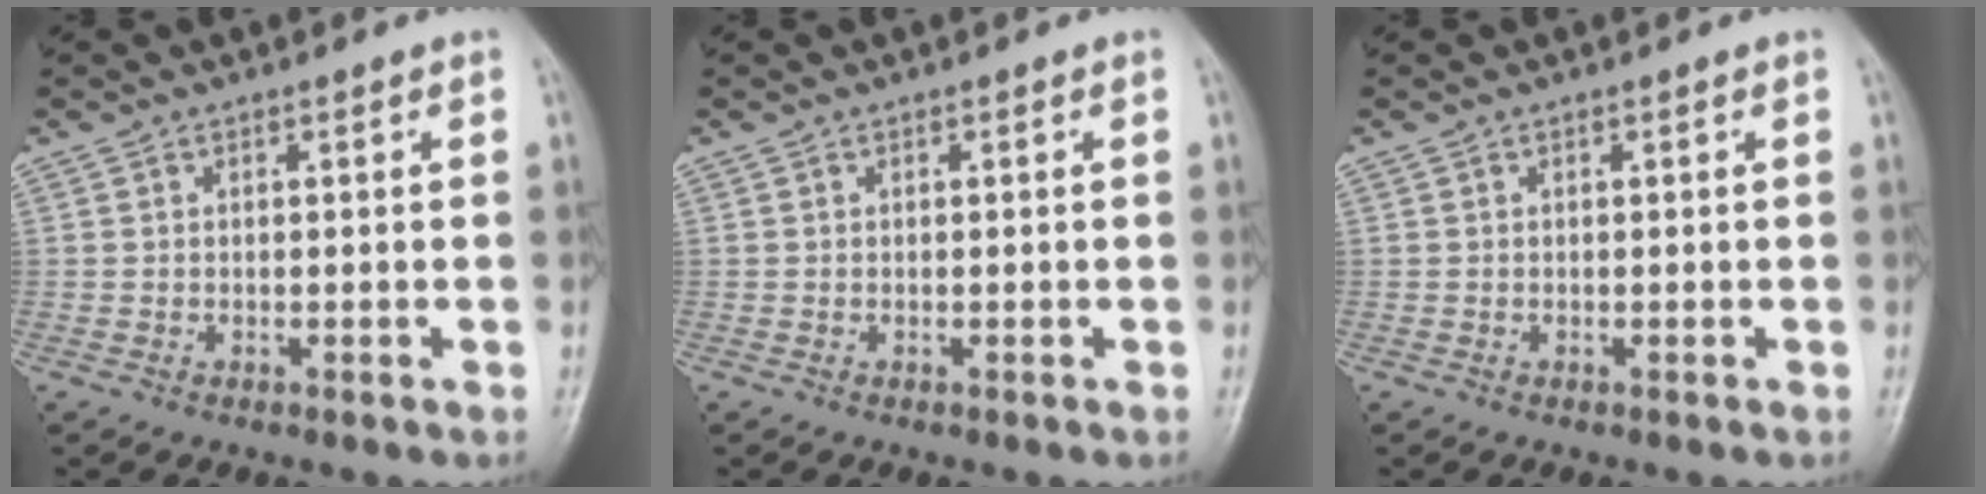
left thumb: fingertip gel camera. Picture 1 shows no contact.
{"total": 0.0}
{"total": 0.0}